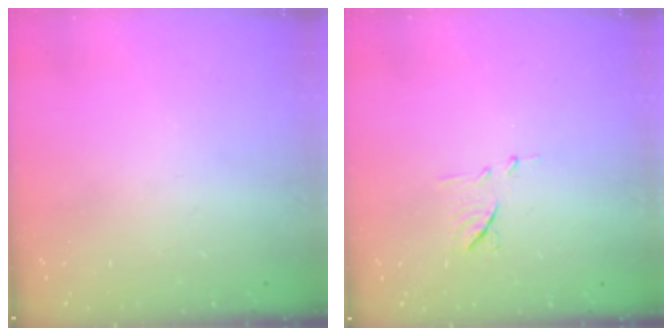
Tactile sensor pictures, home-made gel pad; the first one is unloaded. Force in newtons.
{"total": 7.0, "press": 7.0, "slide": 0.6}